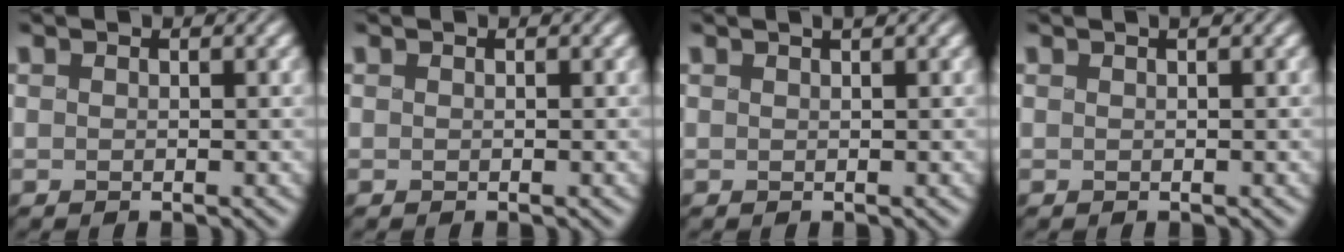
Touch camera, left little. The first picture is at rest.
{"total": 0.0}
{"total": 1.6, "force": [1.0, 0.5, 1.1], "torque": [-0.001, 0.010, -0.003]}
{"total": 1.1, "force": [0.6, 0.4, 0.9], "torque": [-0.003, 0.004, 0.000]}